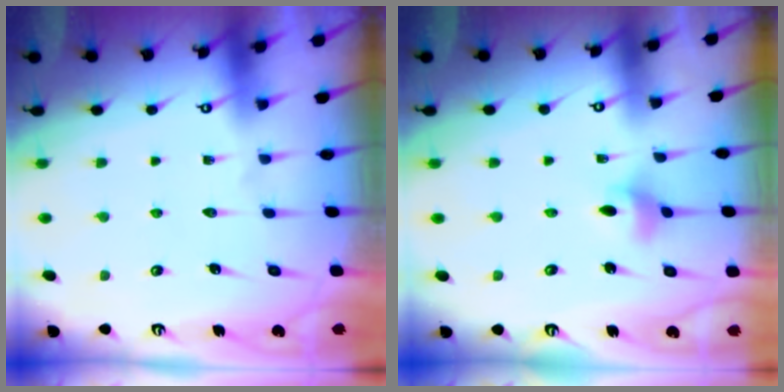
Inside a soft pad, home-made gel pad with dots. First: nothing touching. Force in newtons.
{"total": 2.8, "press": 2.8, "slide": 0.3}